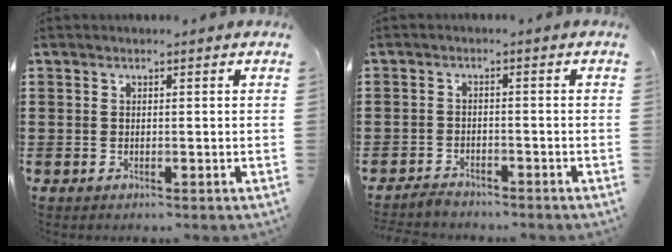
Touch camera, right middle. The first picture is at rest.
{"total": 2.2, "force": [-2.1, 0.4, 0.1], "torque": [-0.008, 0.001, -0.046]}